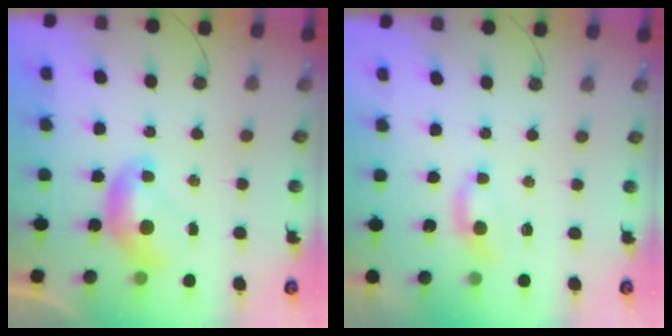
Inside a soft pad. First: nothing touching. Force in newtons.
{"total": 1.6, "press": 1.5, "slide": 0.4}